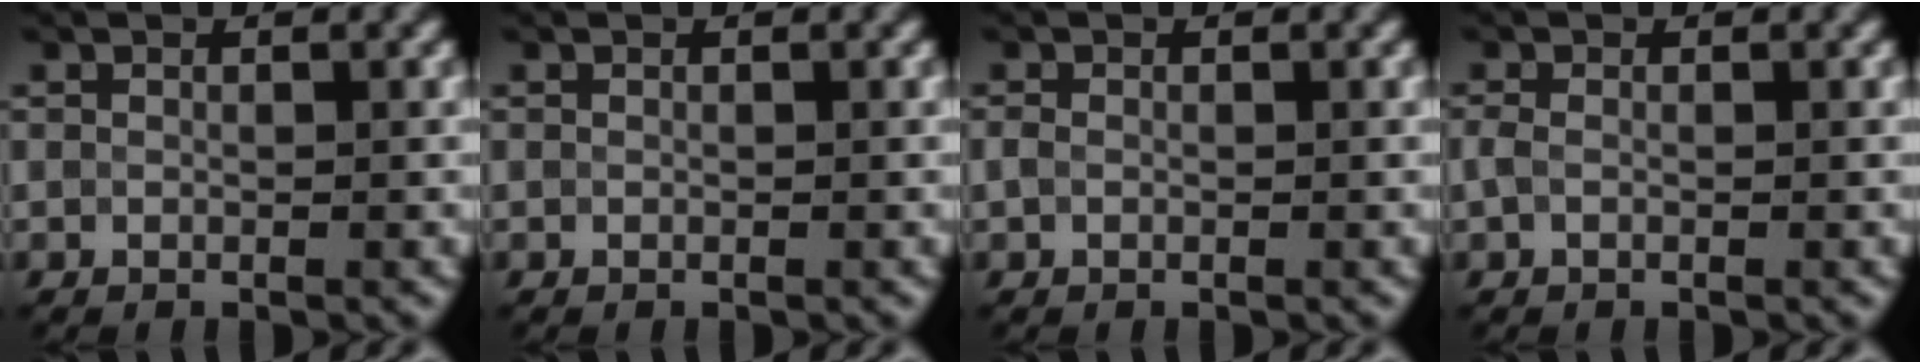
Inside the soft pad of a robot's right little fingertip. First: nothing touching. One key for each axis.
{"total": 0.0}
{"total": 0.6, "fx": -0.1, "fy": 0.5, "fz": 0.4, "tx": -0.010, "ty": 0.000, "tz": -0.005}
{"total": 0.9, "fx": -0.2, "fy": 0.5, "fz": 0.7, "tx": -0.021, "ty": 0.000, "tz": -0.007}